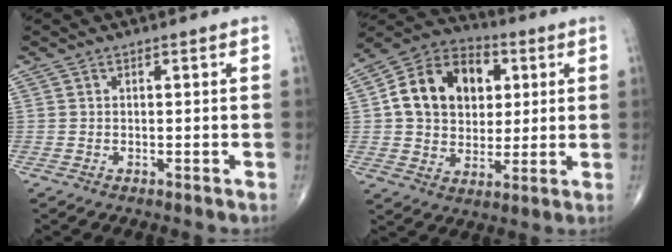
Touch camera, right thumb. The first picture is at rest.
{"total": 17.0, "force": [3.6, 12.9, 10.5], "torque": [-0.145, 0.010, 0.056]}